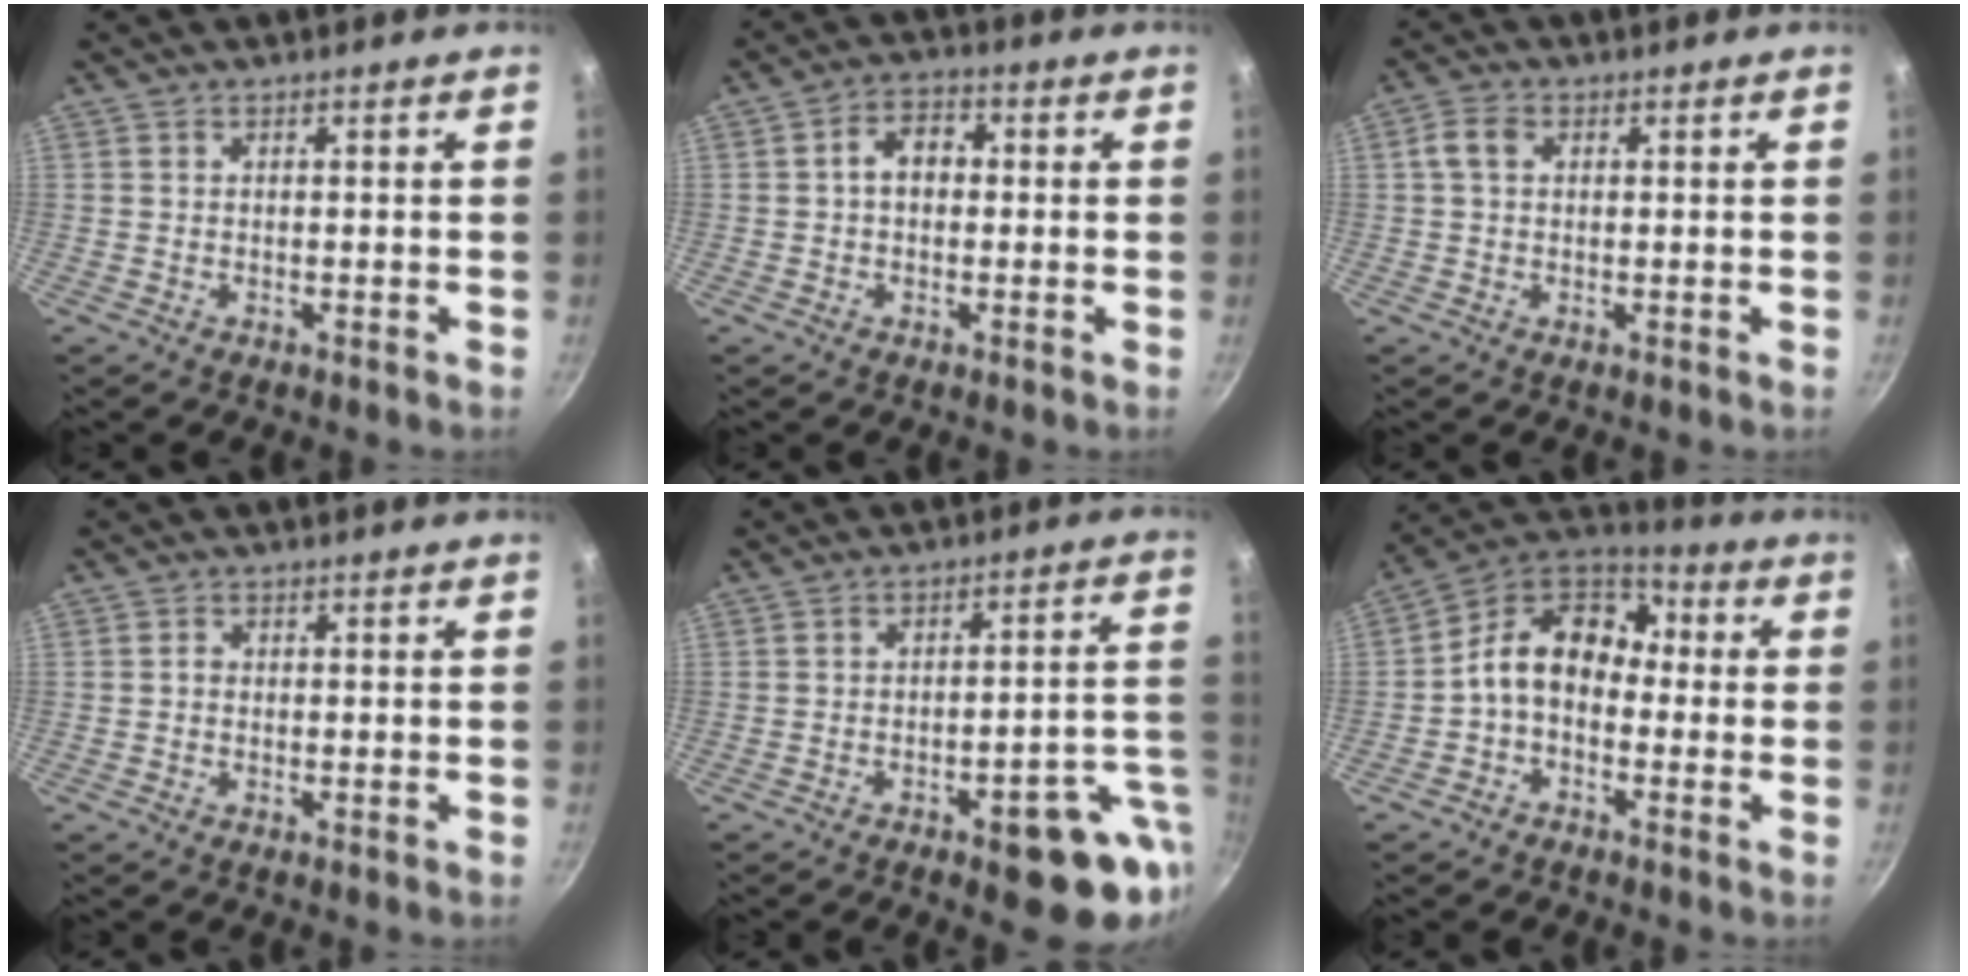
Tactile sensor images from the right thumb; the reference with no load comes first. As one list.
[{"total": 5.2, "force": [0.1, 3.8, 3.5], "torque": [-0.032, 0.014, -0.006]}, {"total": 3.5, "force": [0.8, 2.4, 2.4], "torque": [-0.048, 0.010, 0.012]}, {"total": 0.8, "force": [-0.2, 0.6, 0.4], "torque": [-0.006, 0.004, -0.005]}, {"total": 13.5, "force": [-5.6, 4.7, 11.4], "torque": [-0.095, 0.040, -0.070]}, {"total": 12.4, "force": [-1.2, 9.1, 8.4], "torque": [-0.114, 0.050, -0.050]}]